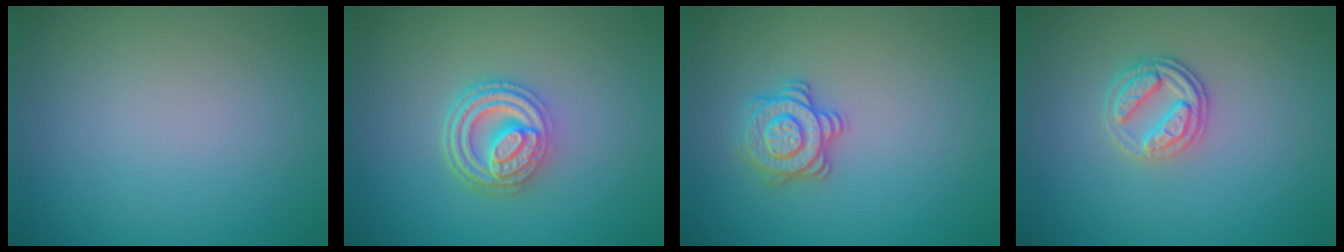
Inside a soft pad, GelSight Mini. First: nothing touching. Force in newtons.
{"total": 4.7, "press": 3.5, "slide": 3.0}
{"total": 2.8, "press": 2.7, "slide": 0.7}
{"total": 2.7, "press": 2.4, "slide": 1.1}